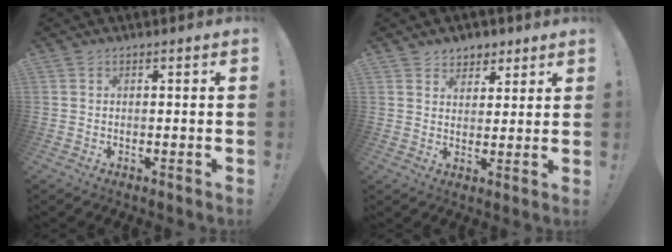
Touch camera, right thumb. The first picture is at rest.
{"total": 5.5, "force": [3.7, 4.1, 0.2], "torque": [0.005, -0.027, 0.071]}